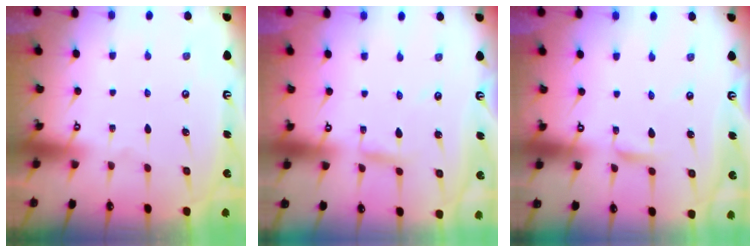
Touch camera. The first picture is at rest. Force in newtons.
{"total": 3.1, "press": 3.1, "slide": 0.3}
{"total": 2.1, "press": 2.1, "slide": 0.2}